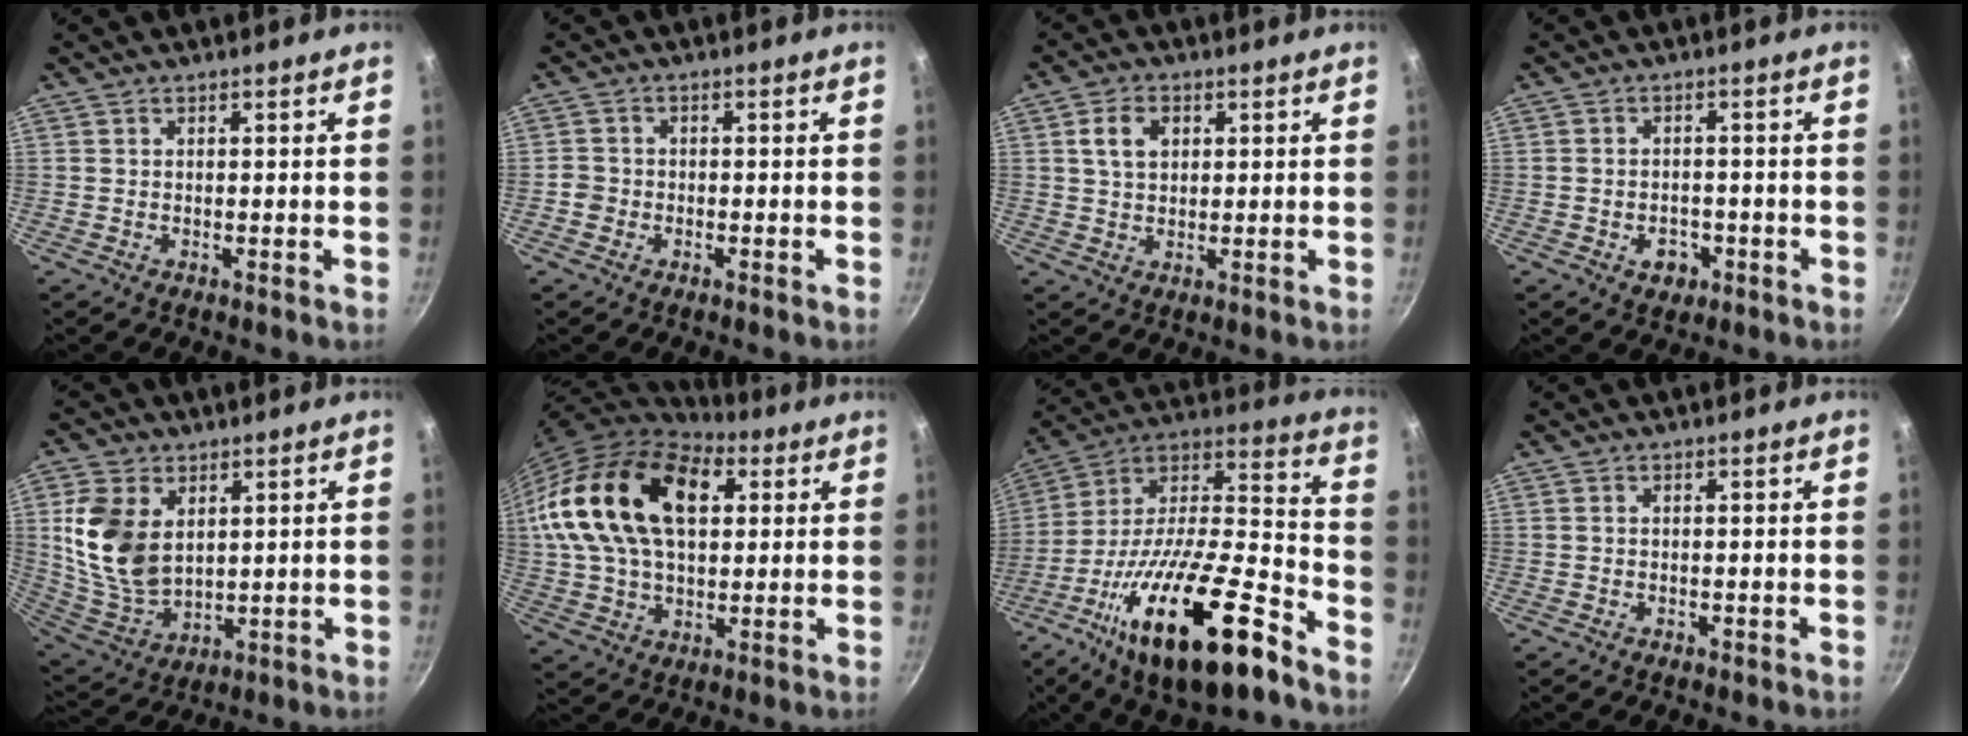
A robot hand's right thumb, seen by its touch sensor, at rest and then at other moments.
{"total": 2.4, "force": [-1.1, 2.1, 0.7], "torque": [-0.008, 0.014, -0.021]}
{"total": 5.5, "force": [1.6, 4.0, 3.4], "torque": [-0.047, 0.003, 0.028]}
{"total": 4.3, "force": [-1.8, 3.2, 2.2], "torque": [-0.021, 0.015, -0.019]}
{"total": 14.1, "force": [3.5, 9.4, 9.8], "torque": [-0.177, -0.025, 0.084]}
{"total": 24.8, "force": [6.6, 15.3, 18.4], "torque": [-0.315, 0.012, 0.112]}
{"total": 28.9, "force": [-15.4, 9.5, 22.5], "torque": [-0.339, 0.077, -0.263]}
{"total": 0.5, "force": [-0.2, 0.4, 0.3], "torque": [-0.004, 0.002, -0.004]}